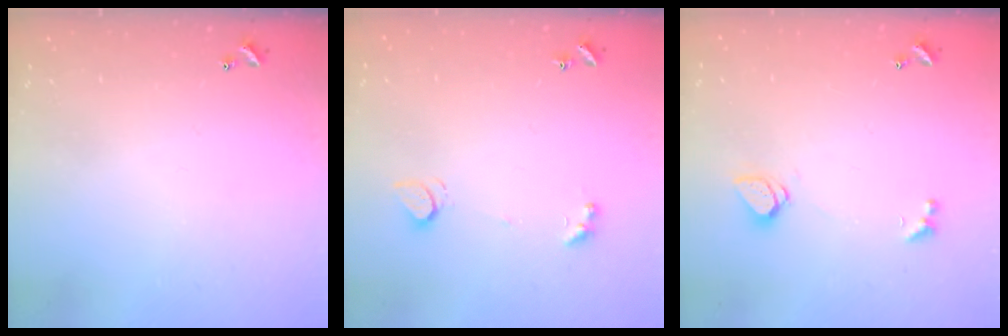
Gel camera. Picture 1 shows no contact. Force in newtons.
{"total": 1.4, "press": 1.2, "slide": 0.6}
{"total": 1.6, "press": 1.6, "slide": 0.5}